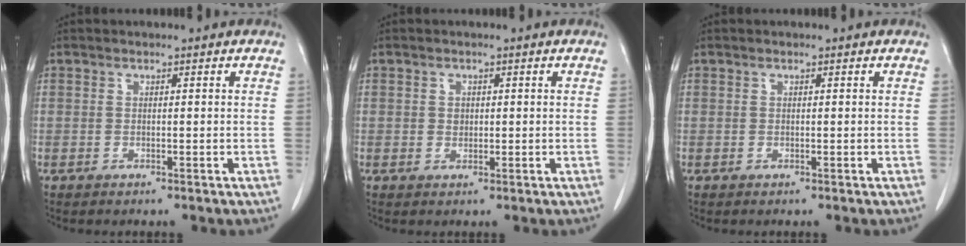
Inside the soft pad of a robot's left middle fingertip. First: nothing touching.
{"total": 1.2, "force": [0.2, 1.0, 0.5], "torque": [-0.011, 0.000, 0.004]}
{"total": 0.0}